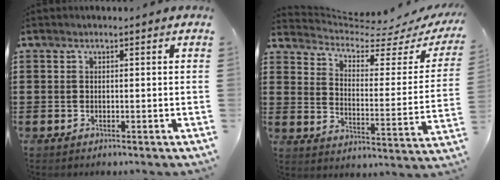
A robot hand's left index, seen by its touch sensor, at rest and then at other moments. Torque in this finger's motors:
{"motor_torque": [0.00, 0.00, 0.09, 0.00]}